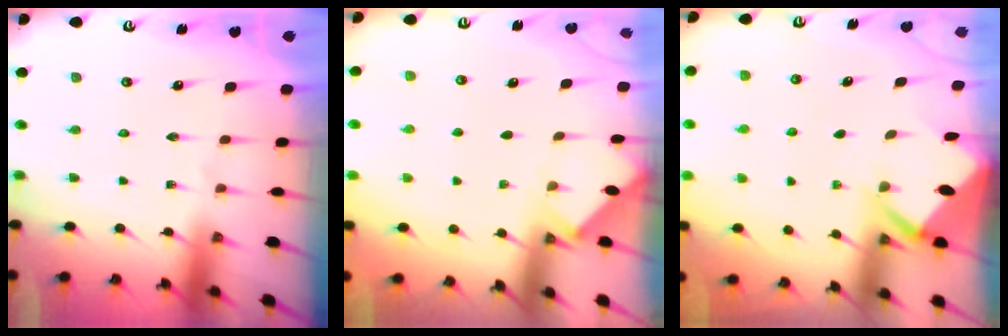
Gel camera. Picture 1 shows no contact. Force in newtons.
{"total": 1.7, "press": 1.6, "slide": 0.2}
{"total": 2.7, "press": 2.7, "slide": 0.3}